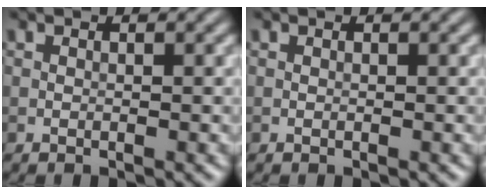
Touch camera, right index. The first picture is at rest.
{"total": 0.0}